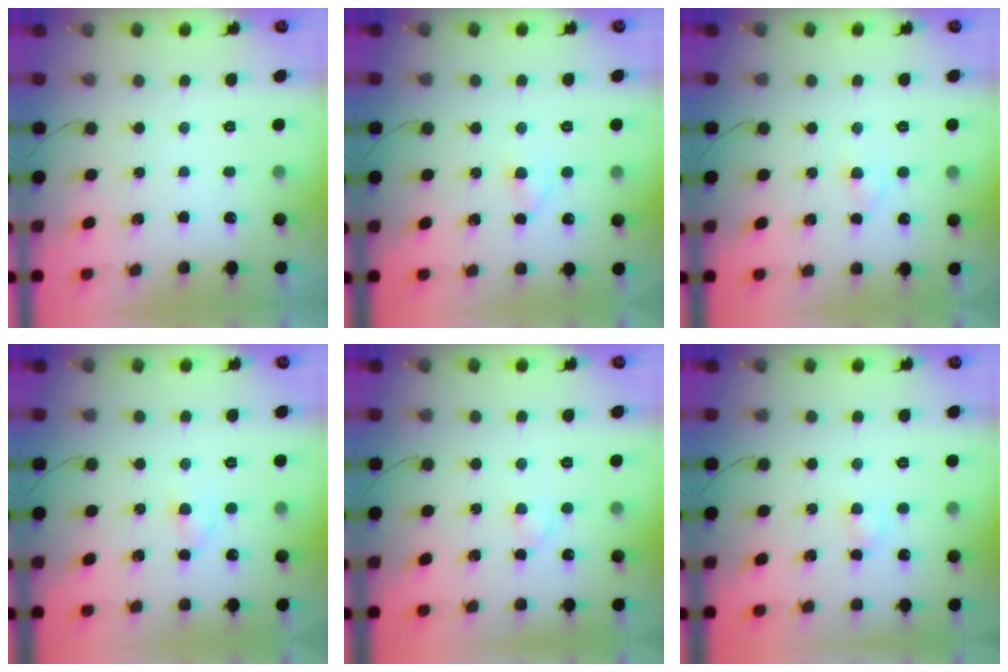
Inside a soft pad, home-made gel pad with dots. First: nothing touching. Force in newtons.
{"total": 2.7, "press": 2.6, "slide": 1.0}
{"total": 2.2, "press": 2.0, "slide": 0.8}
{"total": 2.7, "press": 2.6, "slide": 1.0}
{"total": 2.0, "press": 1.8, "slide": 0.9}
{"total": 3.2, "press": 3.0, "slide": 1.2}